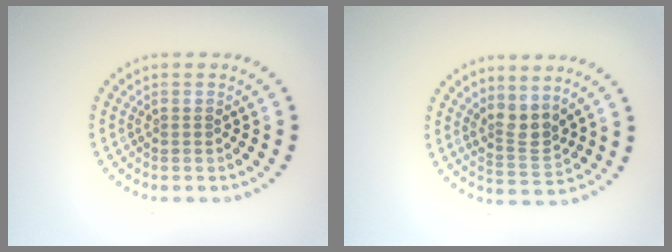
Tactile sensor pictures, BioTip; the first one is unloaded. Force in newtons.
{"total": 2.5, "press": 2.0, "slide": 1.5}